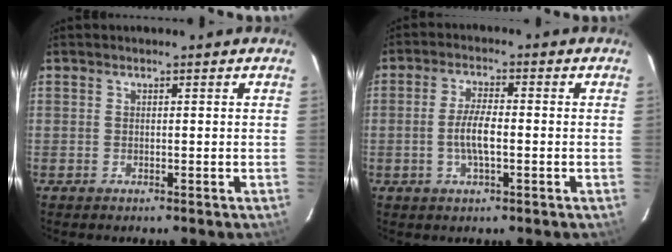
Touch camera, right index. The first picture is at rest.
{"total": 5.1, "force": [-1.1, 1.1, 4.9], "torque": [-0.100, 0.002, -0.023]}